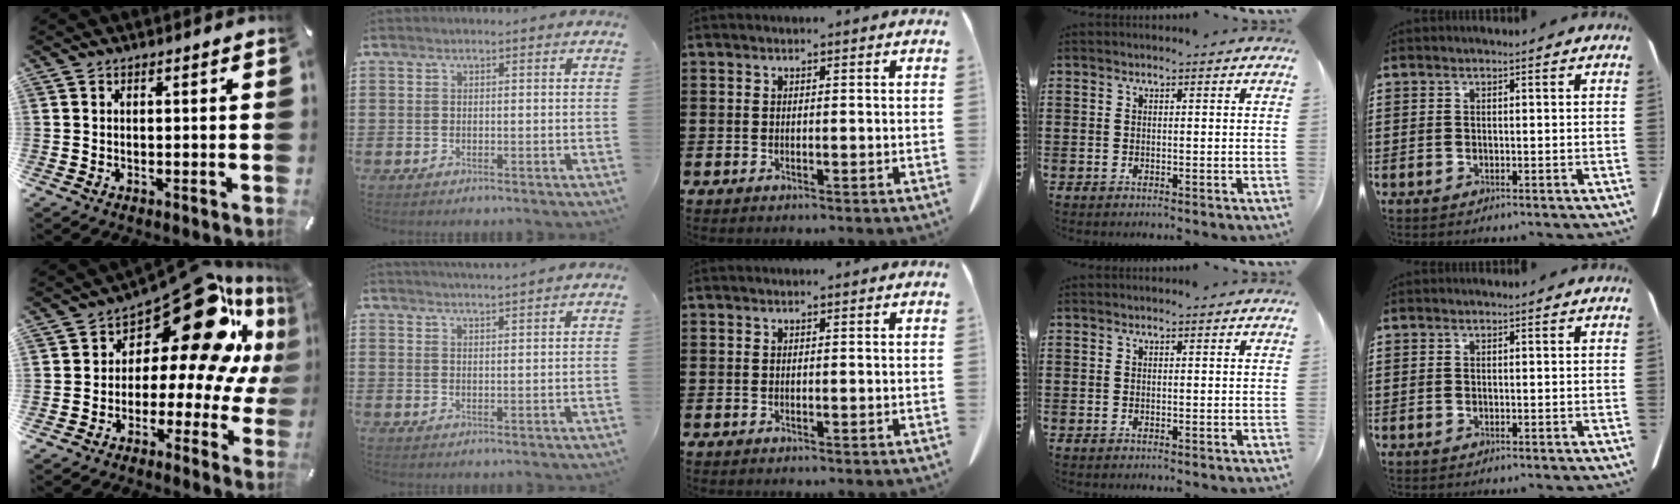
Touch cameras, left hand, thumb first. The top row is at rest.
{"thumb": {"total": 21.3, "force": [10.4, 10.3, 15.4], "torque": [-0.215, -0.075, 0.175]}, "index": {"total": 2.3, "force": [2.2, -0.4, 0.2], "torque": [-0.009, -0.007, 0.041]}}